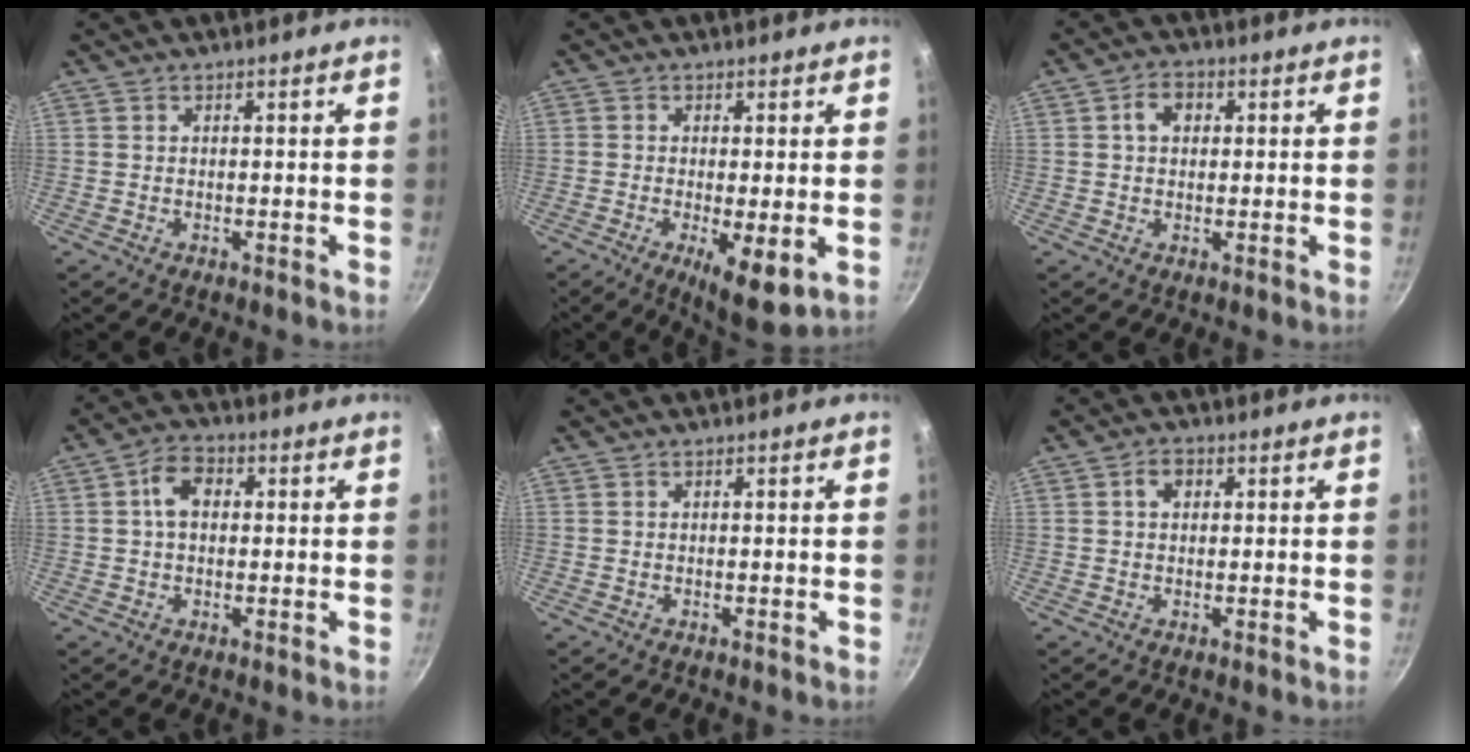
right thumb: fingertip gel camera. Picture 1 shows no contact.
{"total": 7.6, "force": [-1.6, 2.0, 7.2], "torque": [-0.110, -0.012, -0.015]}
{"total": 4.2, "force": [1.0, 3.1, 2.6], "torque": [-0.026, 0.007, 0.010]}
{"total": 5.8, "force": [0.8, 4.0, 4.1], "torque": [-0.055, 0.012, 0.004]}
{"total": 0.0}
{"total": 2.9, "force": [0.8, 2.2, 1.8], "torque": [-0.018, 0.004, 0.009]}